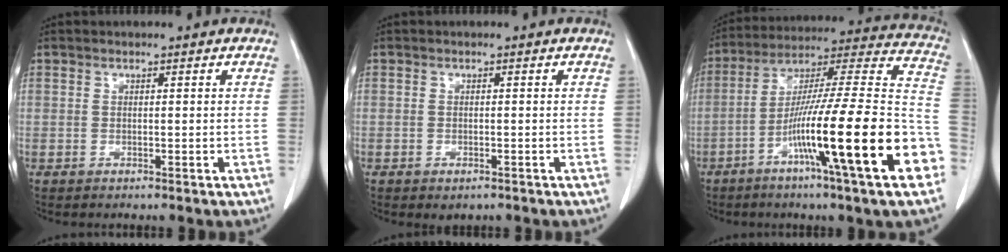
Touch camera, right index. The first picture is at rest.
{"total": 1.6, "force": [-1.1, 0.9, 0.8], "torque": [-0.011, -0.001, -0.006]}
{"total": 26.0, "force": [-9.8, 0.4, 24.0], "torque": [-0.321, -0.017, -0.168]}